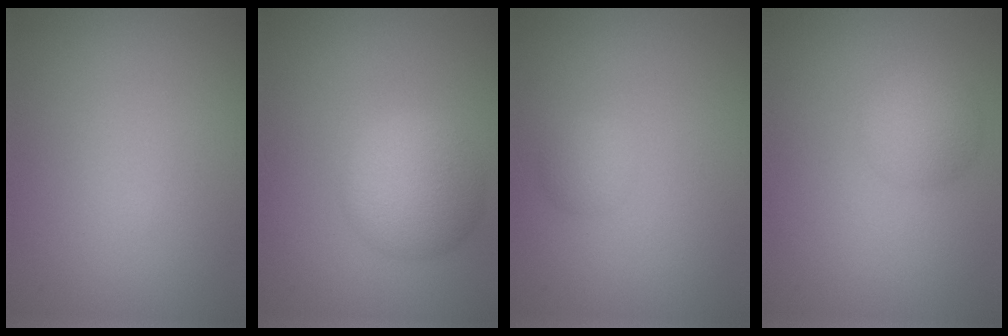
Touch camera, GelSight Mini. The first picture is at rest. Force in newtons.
{"total": 4.8, "press": 4.8, "slide": 0.3}
{"total": 1.1, "press": 1.1, "slide": 0.0}
{"total": 2.7, "press": 2.7, "slide": 0.1}